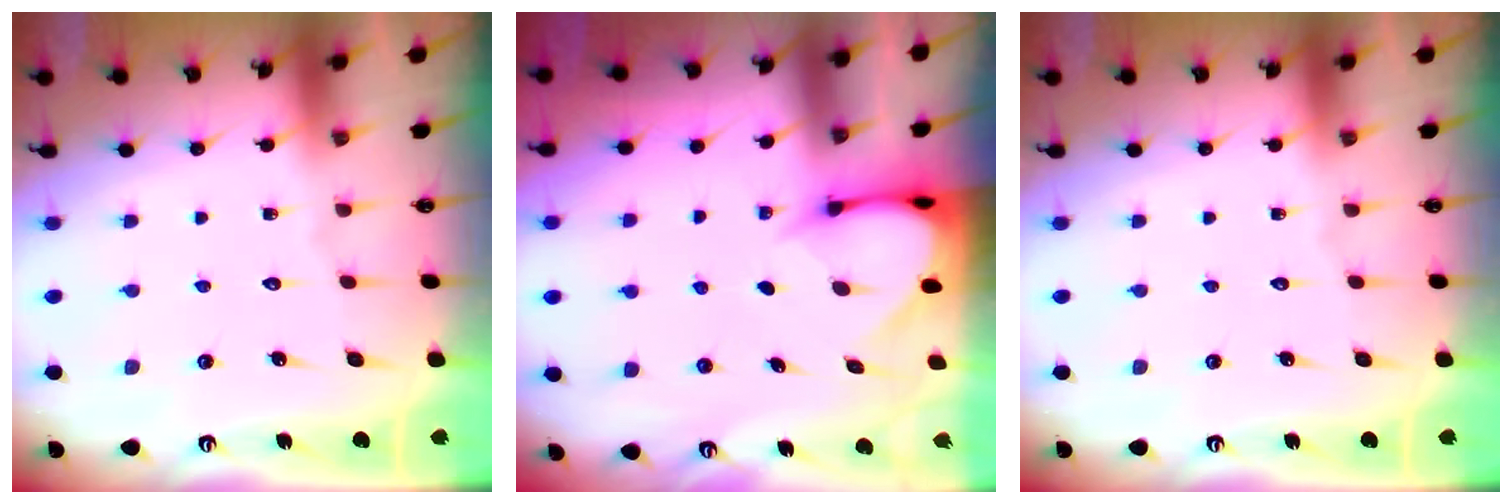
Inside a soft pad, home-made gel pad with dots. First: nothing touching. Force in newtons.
{"total": 3.5, "press": 3.4, "slide": 0.3}
{"total": 0.0}